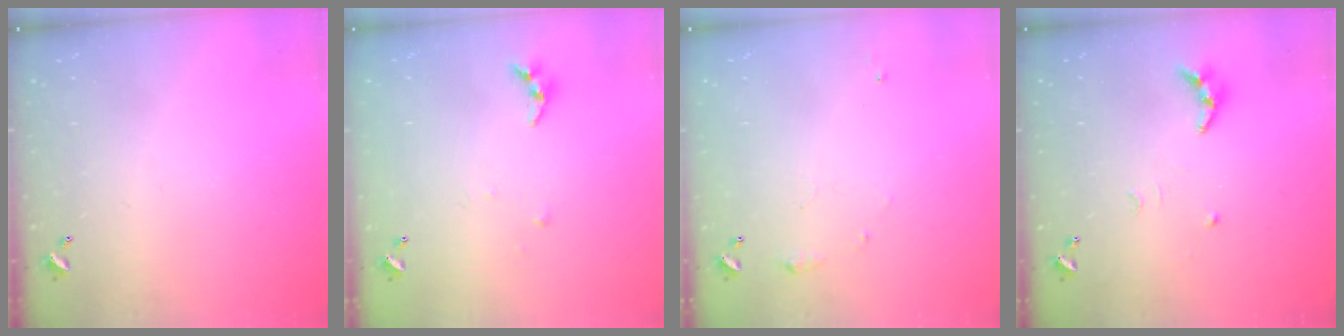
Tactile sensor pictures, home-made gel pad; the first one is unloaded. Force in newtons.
{"total": 4.6, "press": 4.5, "slide": 0.5}
{"total": 5.9, "press": 5.9, "slide": 0.8}
{"total": 7.9, "press": 7.9, "slide": 0.2}